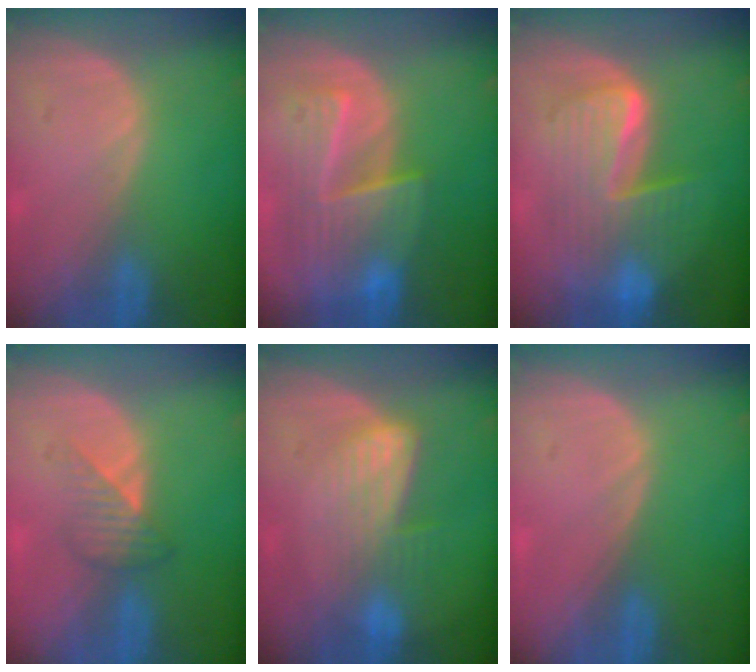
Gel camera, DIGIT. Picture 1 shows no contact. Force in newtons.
{"total": 9.4, "press": 8.3, "slide": 4.2}
{"total": 9.0, "press": 9.0, "slide": 0.6}
{"total": 3.5, "press": 3.2, "slide": 1.4}
{"total": 7.0, "press": 5.9, "slide": 3.8}
{"total": 0.0}